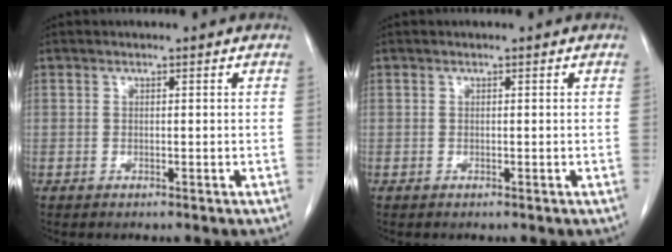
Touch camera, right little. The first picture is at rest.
{"total": 0.0}